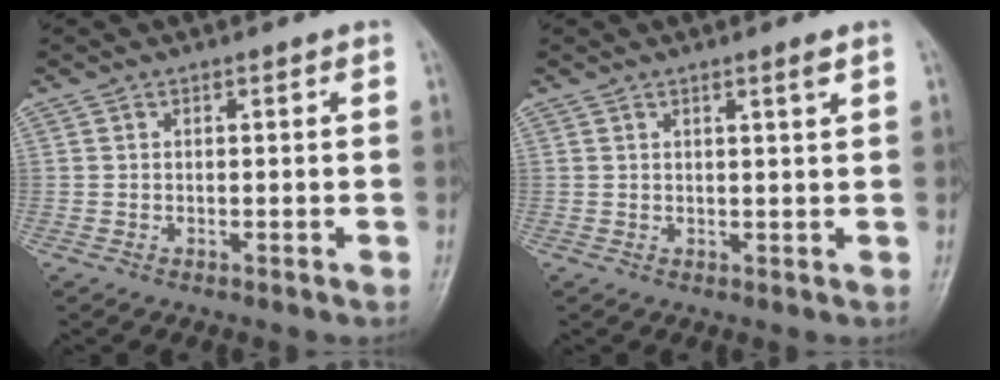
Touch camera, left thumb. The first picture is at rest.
{"total": 2.0, "force": [1.2, -0.1, 1.6], "torque": [-0.027, -0.009, 0.020]}